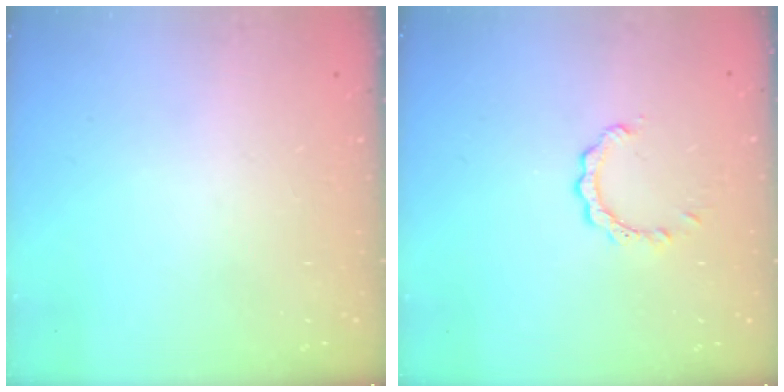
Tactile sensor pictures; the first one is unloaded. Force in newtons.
{"total": 3.0, "press": 3.0, "slide": 0.1}